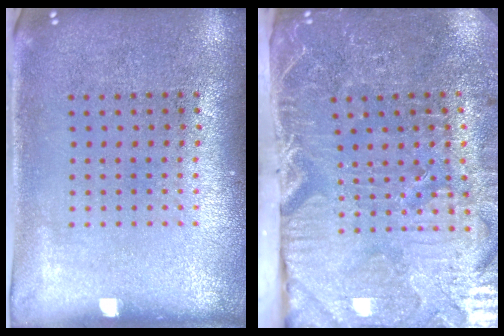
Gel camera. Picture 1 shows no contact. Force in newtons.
{"total": 4.4, "press": 4.1, "slide": 1.4}